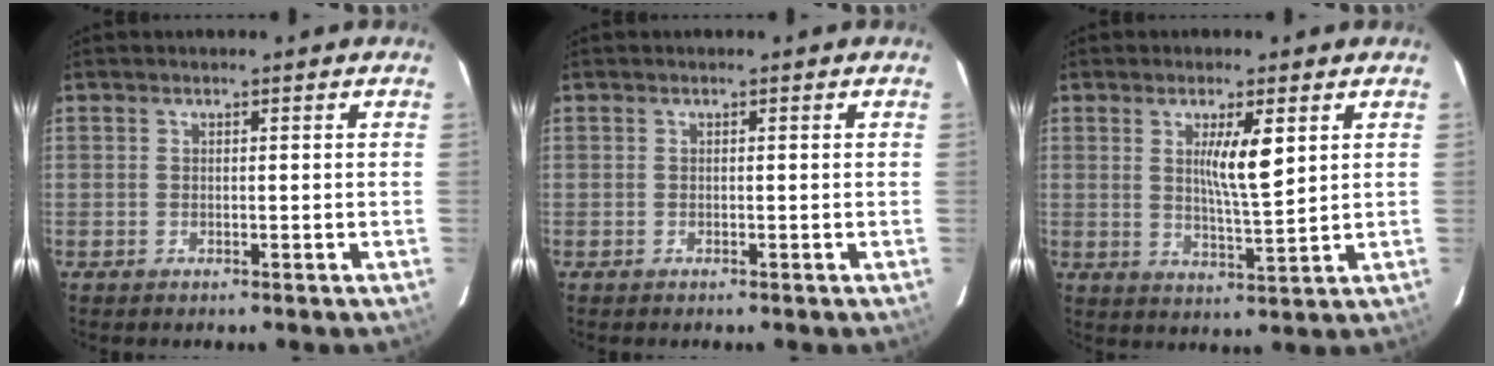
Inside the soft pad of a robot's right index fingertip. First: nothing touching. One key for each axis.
{"total": 0.0}
{"total": 6.8, "fx": 2.2, "fy": 0.9, "fz": 6.4, "tx": -0.110, "ty": -0.006, "tz": 0.039}